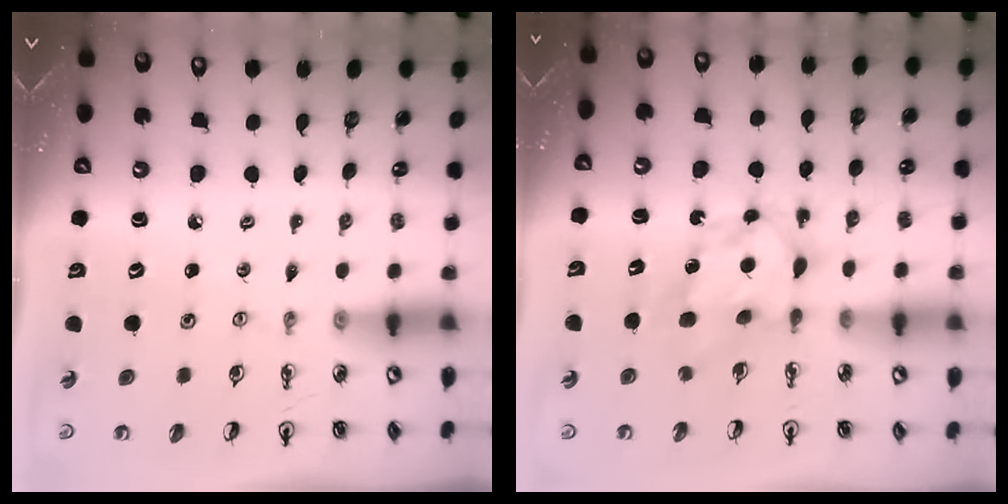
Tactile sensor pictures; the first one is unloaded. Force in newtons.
{"total": 6.5, "press": 6.5, "slide": 0.5}